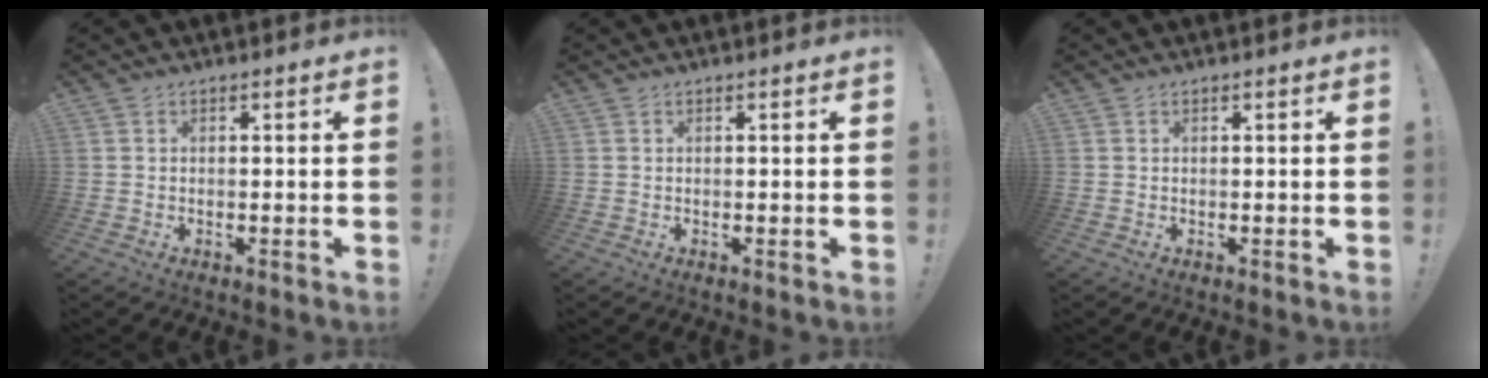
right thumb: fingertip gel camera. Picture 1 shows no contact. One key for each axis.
{"total": 0.0}
{"total": 0.0}